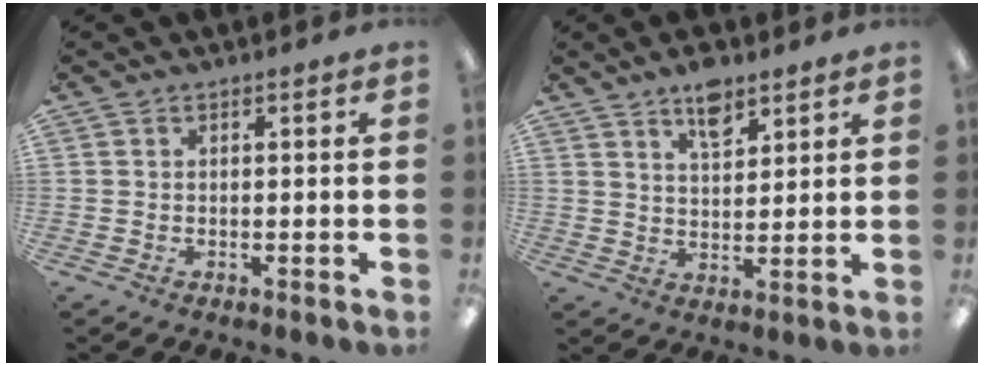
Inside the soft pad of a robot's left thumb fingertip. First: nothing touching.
{"total": 7.1, "force": [5.3, 3.1, 3.7], "torque": [-0.053, -0.026, 0.090]}